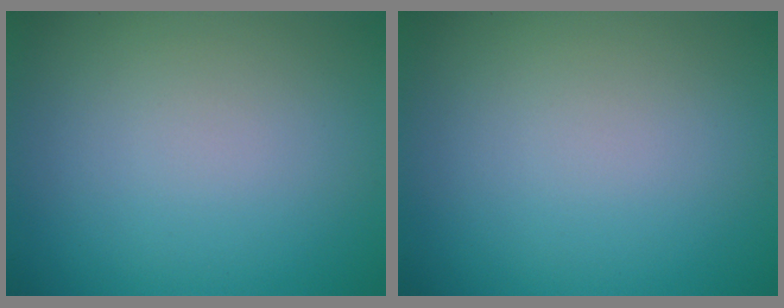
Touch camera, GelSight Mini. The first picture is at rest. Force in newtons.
{"total": 0.0}